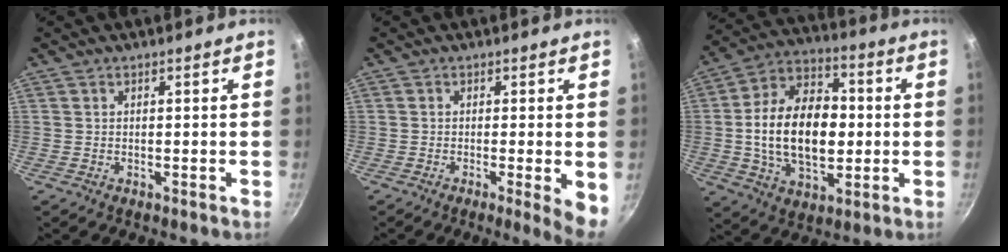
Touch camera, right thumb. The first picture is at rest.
{"total": 5.4, "force": [-1.1, 0.6, 5.2], "torque": [-0.061, -0.007, -0.012]}
{"total": 19.7, "force": [-0.5, 12.5, 15.3], "torque": [-0.233, 0.021, -0.015]}